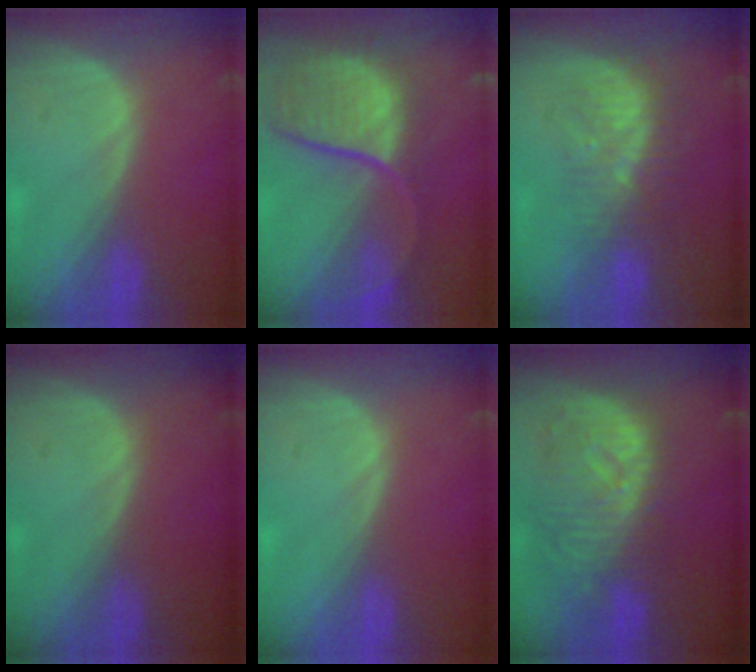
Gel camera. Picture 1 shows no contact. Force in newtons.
{"total": 11.9, "press": 9.9, "slide": 6.7}
{"total": 7.7, "press": 7.2, "slide": 2.6}
{"total": 0.0}
{"total": 0.0}
{"total": 11.1, "press": 9.7, "slide": 5.3}